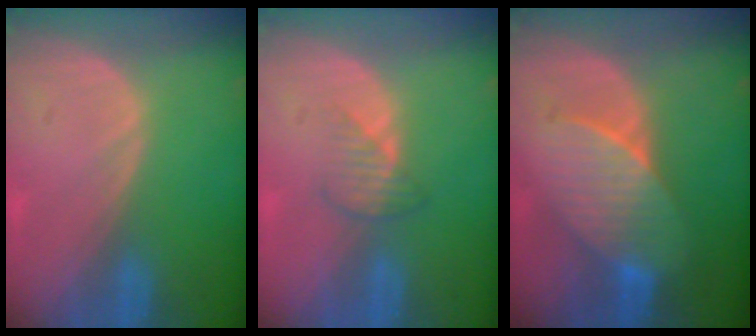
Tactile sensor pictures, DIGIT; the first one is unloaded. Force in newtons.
{"total": 2.5, "press": 2.5, "slide": 0.4}
{"total": 7.2, "press": 7.1, "slide": 1.5}